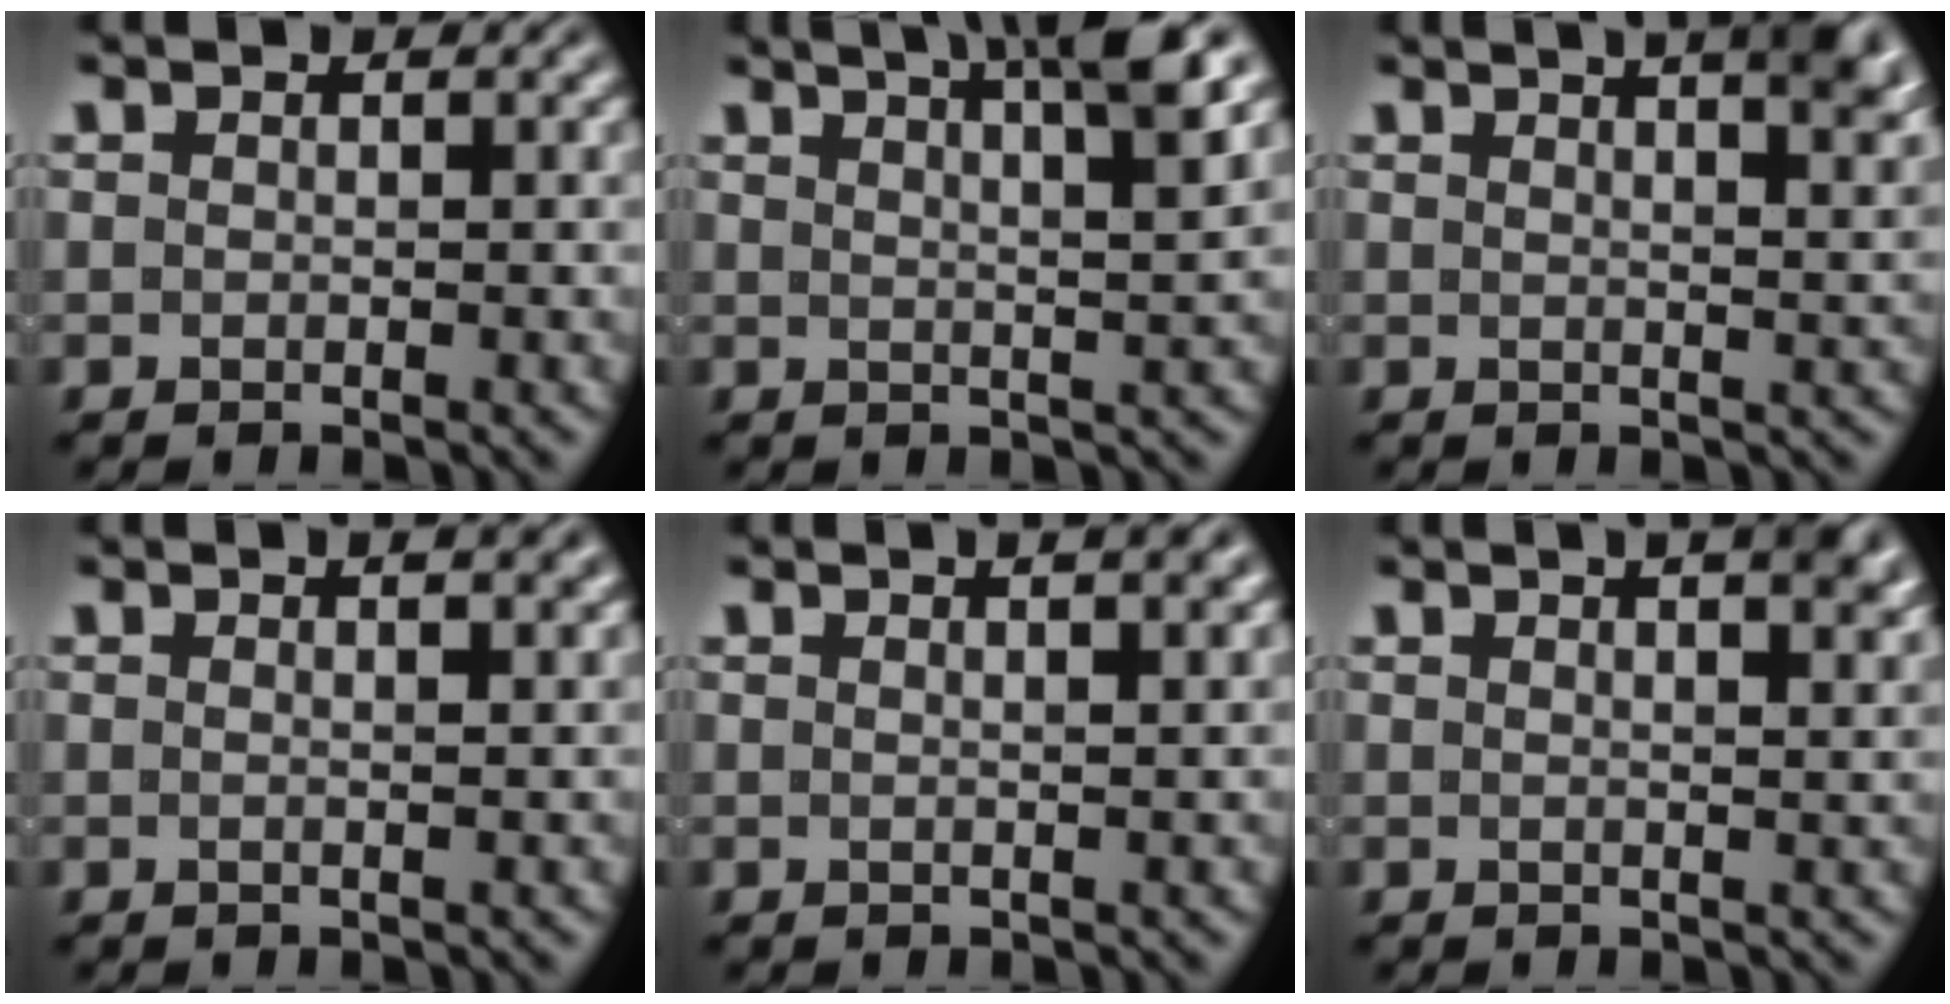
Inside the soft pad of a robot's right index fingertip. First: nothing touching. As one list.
[{"total": 7.2, "force": [4.8, 1.4, 5.2], "torque": [-0.058, 0.015, 0.069]}, {"total": 8.7, "force": [4.9, 2.8, 6.7], "torque": [-0.062, 0.021, 0.066]}, {"total": 2.4, "force": [1.0, 0.0, 2.2], "torque": [-0.019, 0.004, 0.012]}, {"total": 2.8, "force": [1.4, 0.0, 2.5], "torque": [-0.021, 0.004, 0.021]}, {"total": 4.9, "force": [2.6, 0.9, 4.1], "torque": [-0.037, 0.009, 0.037]}]